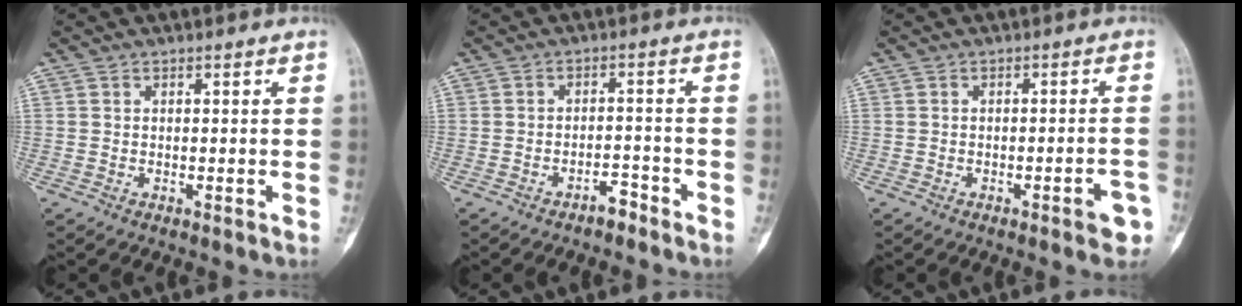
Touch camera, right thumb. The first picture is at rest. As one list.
[{"total": 2.9, "force": [-2.4, 1.1, 1.2], "torque": [-0.016, 0.023, -0.037]}, {"total": 4.1, "force": [-2.2, 1.2, 3.3], "torque": [-0.033, 0.016, -0.024]}]